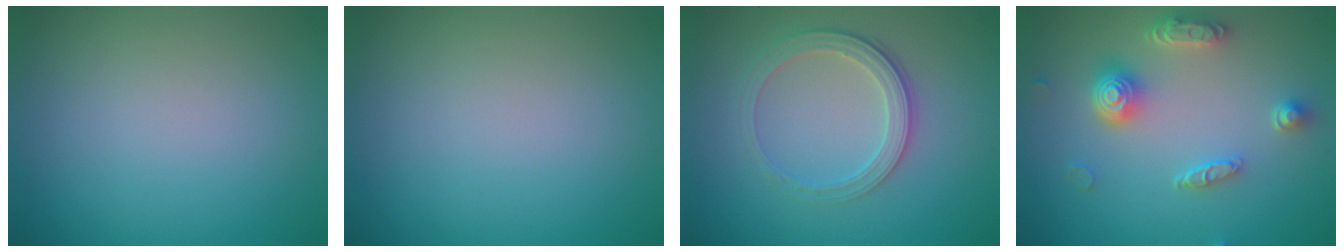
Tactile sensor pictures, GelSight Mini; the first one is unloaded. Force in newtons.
{"total": 0.0}
{"total": 2.8, "press": 2.6, "slide": 0.9}
{"total": 4.5, "press": 3.6, "slide": 2.7}